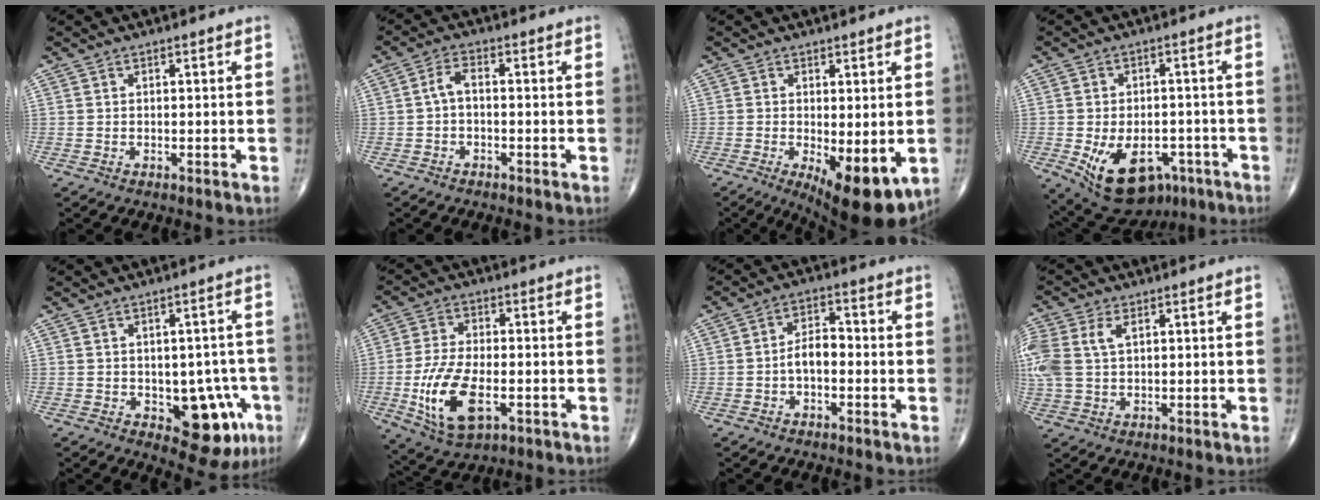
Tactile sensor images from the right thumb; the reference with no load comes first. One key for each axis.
{"total": 2.9, "fx": -0.5, "fy": 1.4, "fz": 2.5, "tx": -0.046, "ty": 0.015, "tz": -0.015}
{"total": 11.2, "fx": -3.0, "fy": 4.0, "fz": 10.0, "tx": -0.139, "ty": -0.025, "tz": -0.033}
{"total": 14.4, "fx": -6.2, "fy": 8.9, "fz": 9.5, "tx": -0.138, "ty": 0.014, "tz": -0.078}
{"total": 11.2, "fx": -3.7, "fy": 6.3, "fz": 8.5, "tx": -0.057, "ty": 0.013, "tz": -0.036}
{"total": 13.0, "fx": -3.6, "fy": 6.3, "fz": 10.8, "tx": -0.217, "ty": 0.002, "tz": -0.057}
{"total": 4.7, "fx": -1.3, "fy": 2.6, "fz": 3.8, "tx": -0.055, "ty": 0.024, "tz": -0.029}
{"total": 10.4, "fx": 2.6, "fy": 6.4, "fz": 7.8, "tx": -0.221, "ty": 0.015, "tz": 0.055}